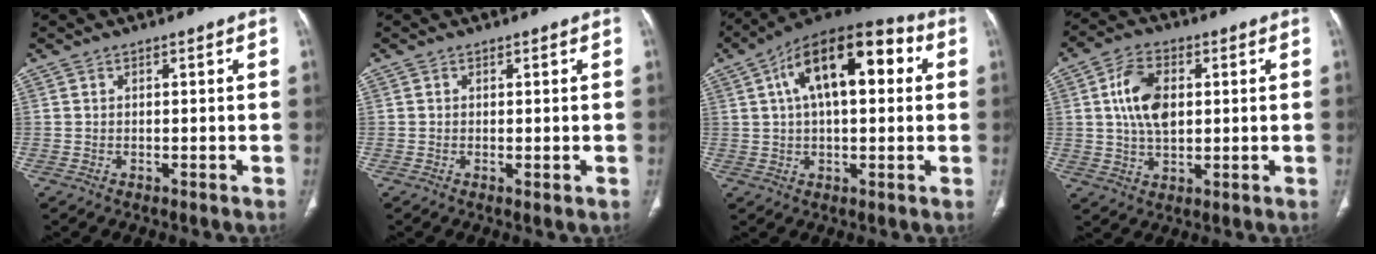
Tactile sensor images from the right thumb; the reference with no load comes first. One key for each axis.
{"total": 0.7, "fx": -0.1, "fy": 0.2, "fz": 0.6, "tx": -0.016, "ty": -0.004, "tz": -0.002}
{"total": 18.8, "fx": 5.0, "fy": 9.0, "fz": 15.7, "tx": -0.228, "ty": 0.029, "tz": 0.068}
{"total": 9.6, "fx": 1.7, "fy": 5.8, "fz": 7.5, "tx": -0.130, "ty": 0.000, "tz": 0.033}